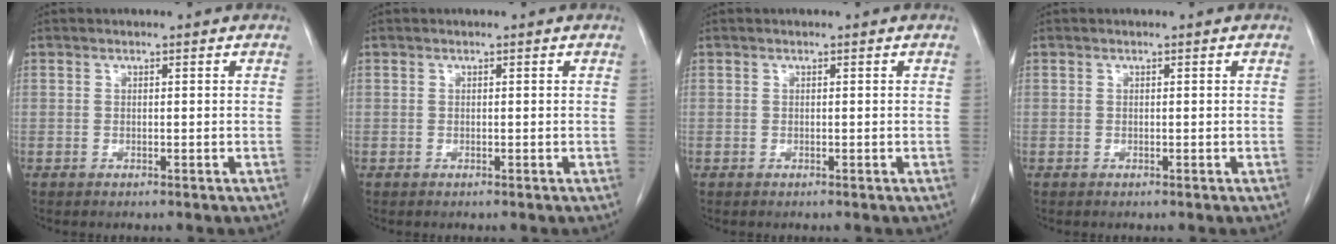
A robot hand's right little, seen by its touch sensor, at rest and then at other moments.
{"total": 0.0}
{"total": 0.0}
{"total": 0.0}